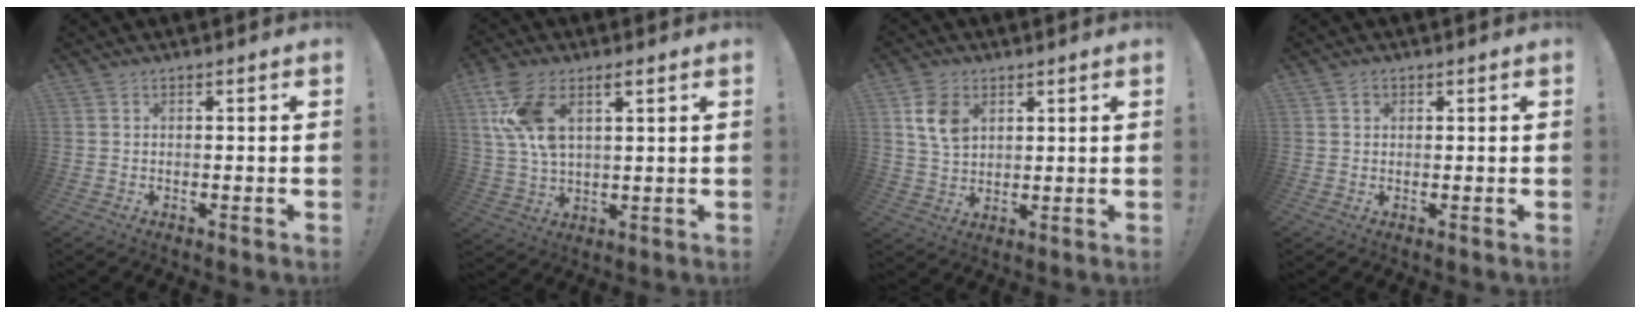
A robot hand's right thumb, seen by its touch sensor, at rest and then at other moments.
{"total": 12.1, "force": [5.4, 6.5, 8.6], "torque": [-0.174, -0.008, 0.105]}
{"total": 9.3, "force": [3.7, 6.7, 5.2], "torque": [-0.082, -0.001, 0.074]}
{"total": 1.2, "force": [0.7, 1.0, 0.1], "torque": [0.005, 0.000, 0.011]}